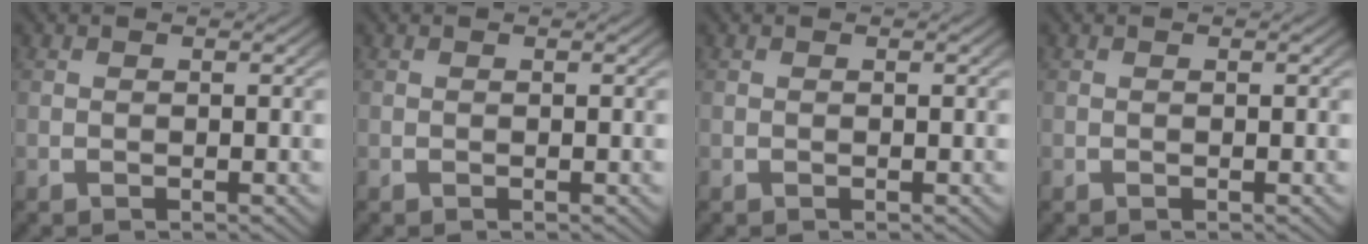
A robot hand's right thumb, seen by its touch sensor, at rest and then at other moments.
{"total": 0.0}
{"total": 0.0}
{"total": 0.0}